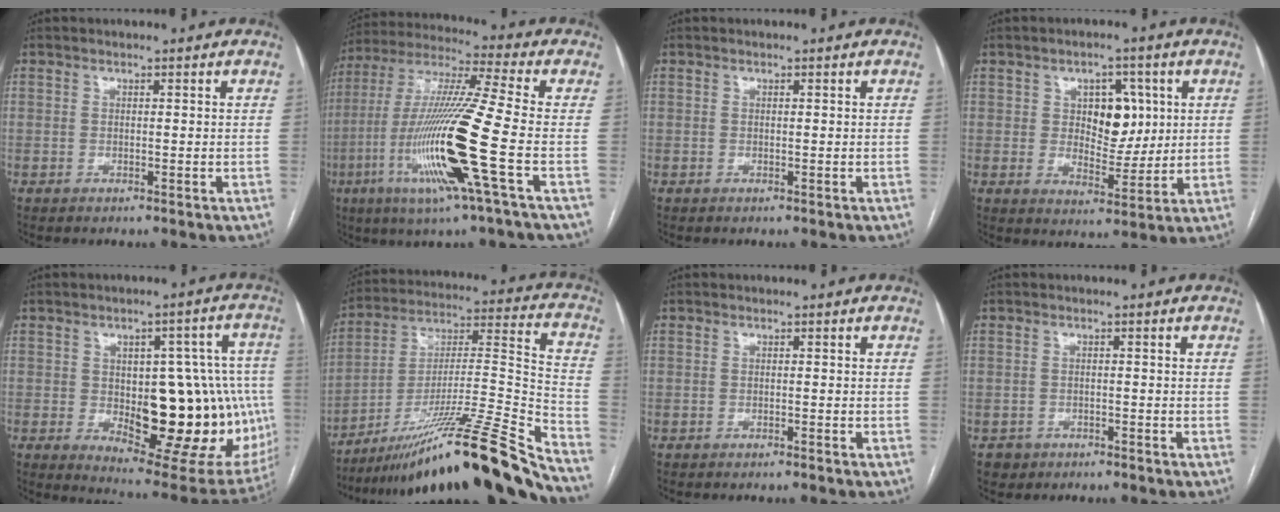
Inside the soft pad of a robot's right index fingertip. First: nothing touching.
{"total": 18.8, "force": [-5.5, -0.7, 18.0], "torque": [-0.374, -0.021, -0.114]}
{"total": 0.0}
{"total": 7.3, "force": [2.0, 4.3, 5.5], "torque": [-0.075, 0.010, 0.038]}
{"total": 23.1, "force": [-2.4, 9.3, 21.0], "torque": [-0.202, 0.025, -0.002]}
{"total": 28.1, "force": [-22.1, -1.1, 17.3], "torque": [-0.217, -0.012, -0.364]}
{"total": 1.0, "force": [-0.9, -0.5, 0.2], "torque": [-0.006, 0.002, -0.015]}
{"total": 1.7, "force": [-1.3, 1.1, -0.1], "torque": [-0.004, 0.006, -0.019]}